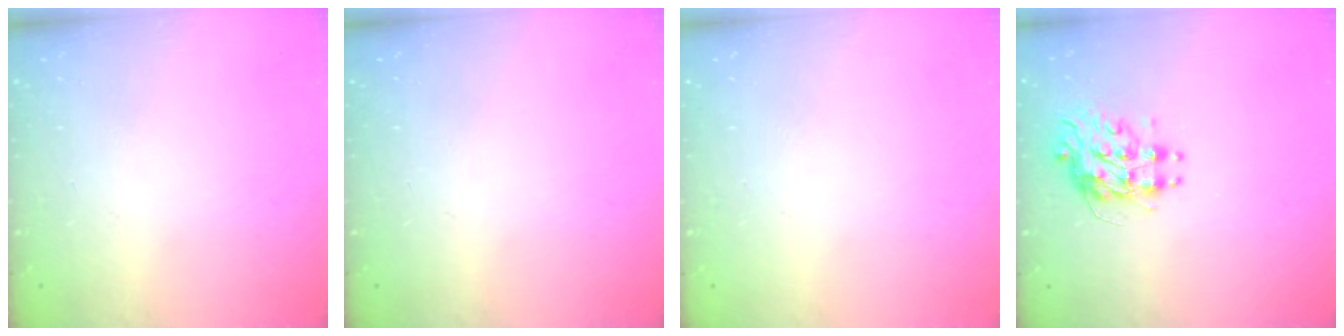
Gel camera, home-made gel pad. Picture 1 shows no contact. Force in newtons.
{"total": 0.0}
{"total": 0.0}
{"total": 9.0, "press": 9.0, "slide": 0.7}